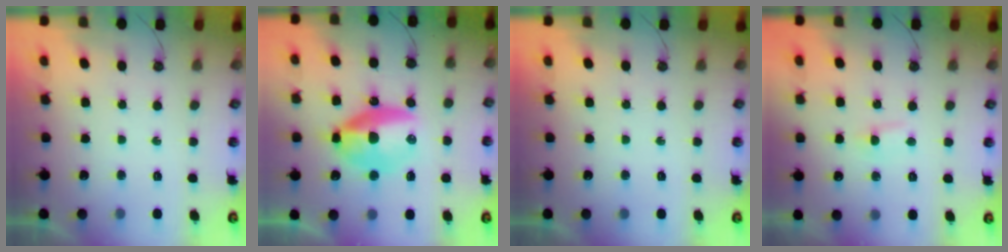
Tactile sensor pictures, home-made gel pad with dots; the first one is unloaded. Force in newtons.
{"total": 11.5, "press": 11.5, "slide": 0.7}
{"total": 0.0}
{"total": 2.8, "press": 2.7, "slide": 0.7}